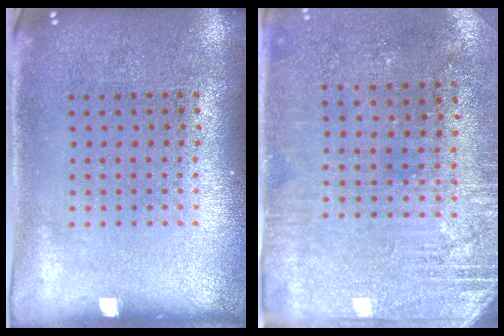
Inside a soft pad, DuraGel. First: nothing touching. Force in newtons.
{"total": 2.8, "press": 2.5, "slide": 1.2}